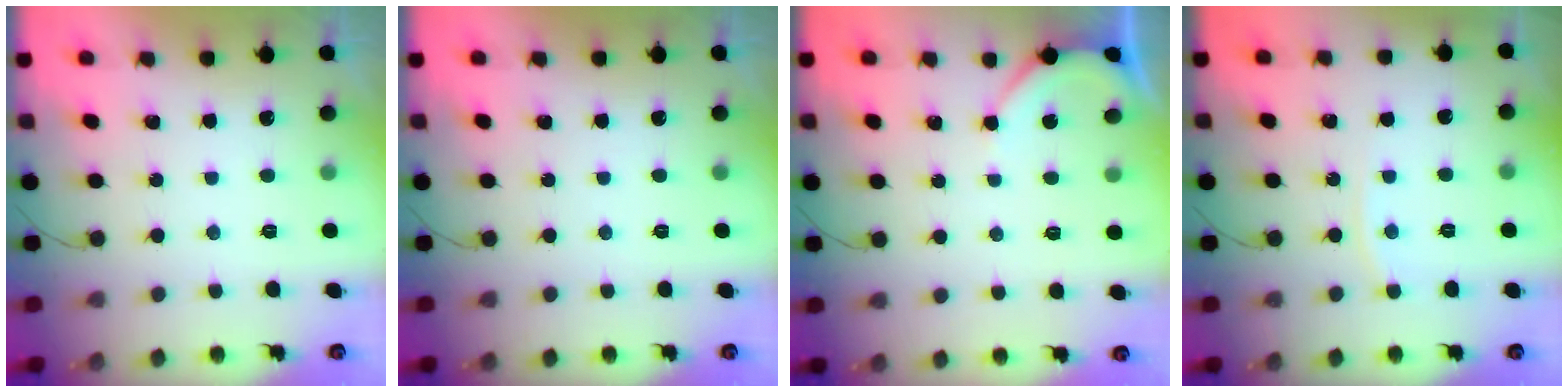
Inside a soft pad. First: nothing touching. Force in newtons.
{"total": 0.0}
{"total": 3.1, "press": 3.1, "slide": 0.5}
{"total": 3.6, "press": 3.6, "slide": 0.6}